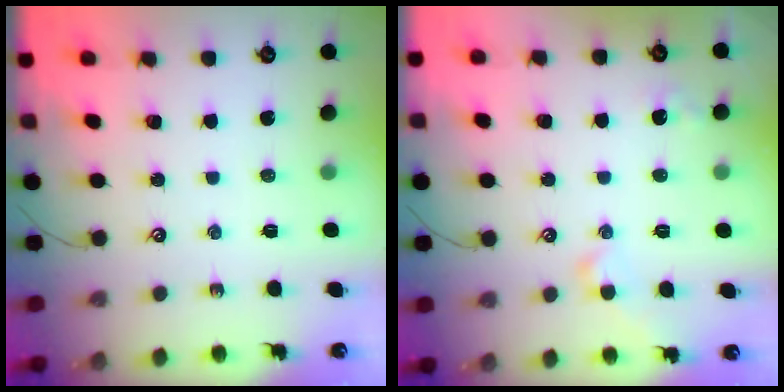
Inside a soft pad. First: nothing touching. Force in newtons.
{"total": 3.6, "press": 3.5, "slide": 0.9}